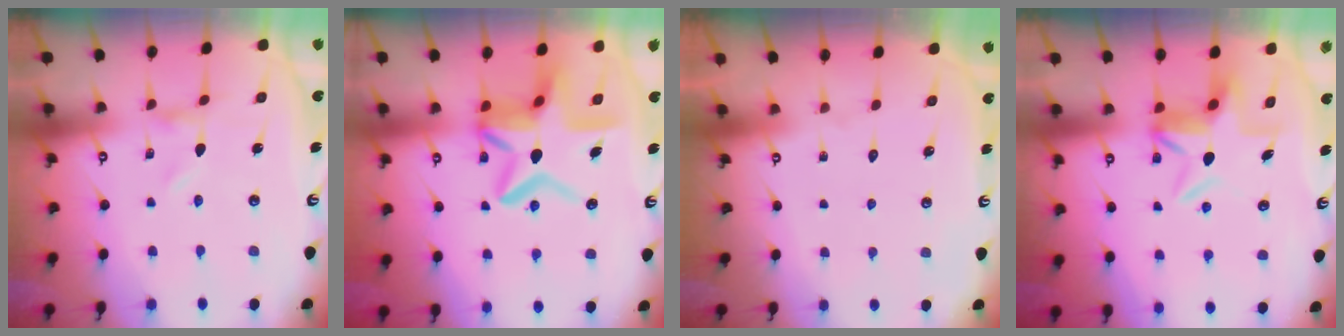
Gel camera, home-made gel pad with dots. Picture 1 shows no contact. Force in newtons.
{"total": 15.2, "press": 15.2, "slide": 1.4}
{"total": 1.8, "press": 1.8, "slide": 0.2}
{"total": 7.3, "press": 7.3, "slide": 0.3}